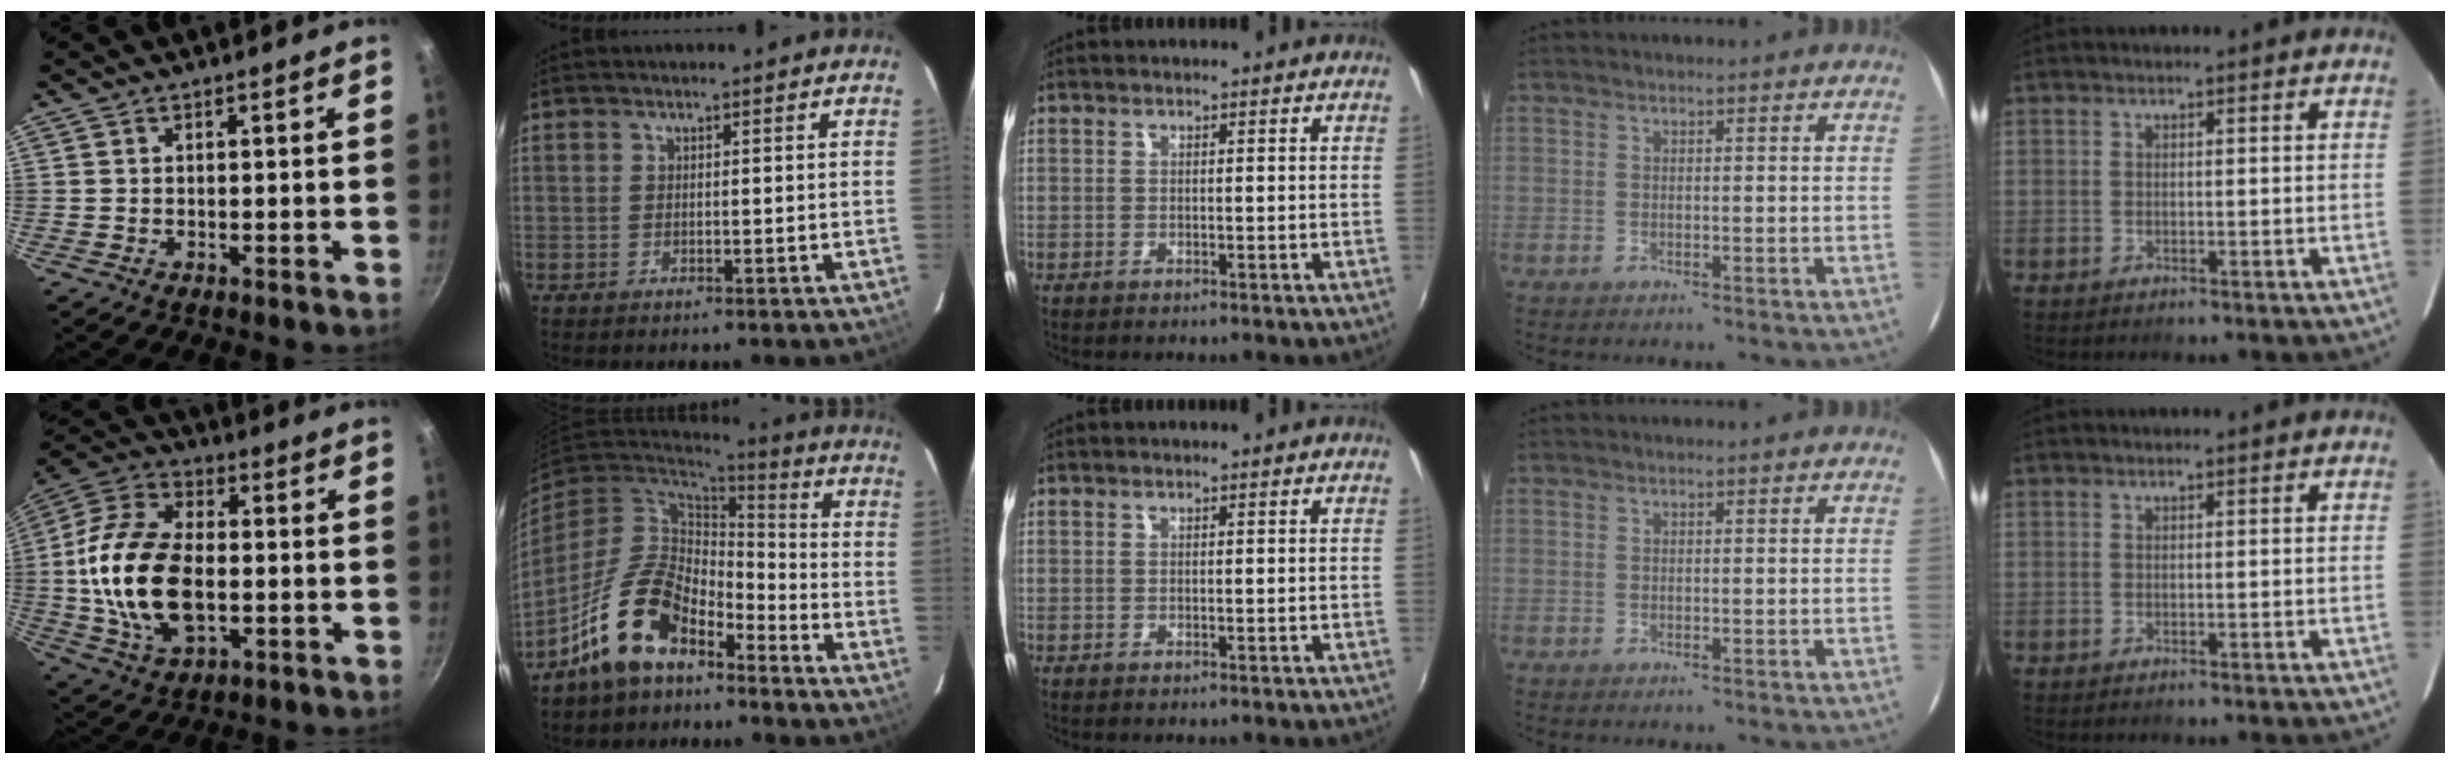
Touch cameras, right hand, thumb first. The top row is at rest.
{"thumb": {"total": 20.4, "force": [-1.4, 12.1, 16.3], "torque": [-0.307, 0.020, -0.031]}, "index": {"total": 14.1, "force": [-8.9, 7.4, 8.2], "torque": [-0.173, 0.014, -0.161]}}